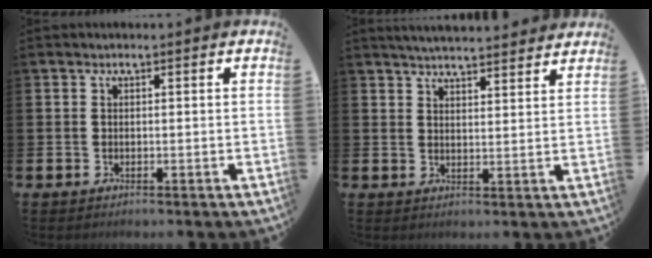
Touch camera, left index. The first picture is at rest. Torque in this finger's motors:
{"motor_torque": [0.56, -1.58, 0.03, 0.05]}